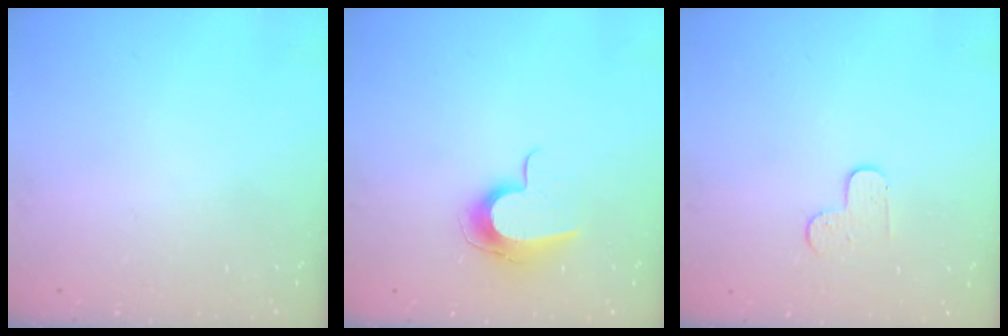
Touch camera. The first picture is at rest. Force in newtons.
{"total": 10.1, "press": 10.1, "slide": 0.6}
{"total": 4.3, "press": 4.3, "slide": 0.4}